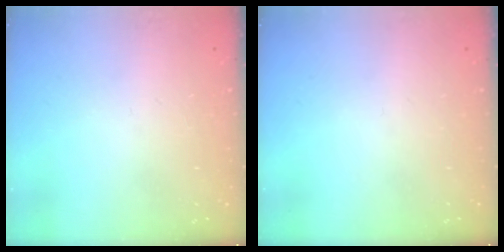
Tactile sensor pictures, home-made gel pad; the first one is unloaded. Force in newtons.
{"total": 0.0}